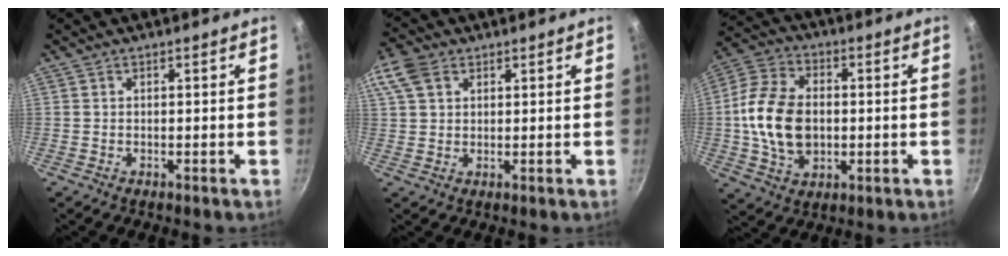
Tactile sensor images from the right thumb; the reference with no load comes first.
{"total": 7.0, "force": [3.2, 4.7, 4.0], "torque": [-0.077, 0.007, 0.056]}
{"total": 15.2, "force": [-0.4, 10.4, 11.1], "torque": [-0.192, 0.012, -0.011]}